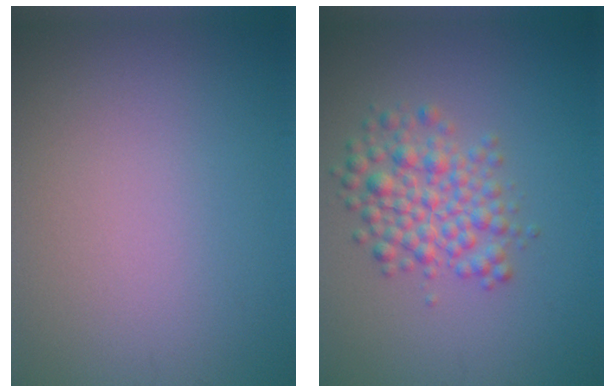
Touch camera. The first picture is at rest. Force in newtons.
{"total": 4.0, "press": 4.0, "slide": 0.1}